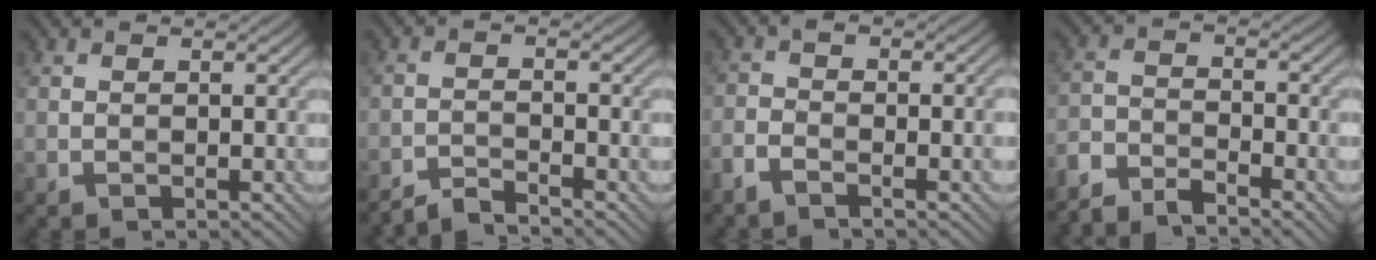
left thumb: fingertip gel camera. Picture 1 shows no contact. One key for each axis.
{"total": 3.0, "fx": -2.8, "fy": 0.3, "fz": 1.0, "tx": -0.010, "ty": 0.002, "tz": -0.062}
{"total": 3.7, "fx": -2.4, "fy": 0.9, "fz": 2.7, "tx": -0.056, "ty": -0.005, "tz": -0.056}
{"total": 6.0, "fx": -5.4, "fy": 1.3, "fz": 2.2, "tx": -0.049, "ty": -0.009, "tz": -0.113}